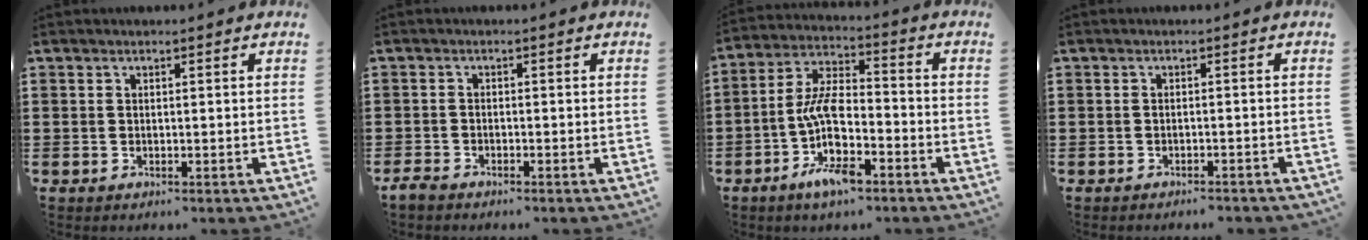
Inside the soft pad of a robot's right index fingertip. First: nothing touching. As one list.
[{"total": 1.4, "force": [-1.3, 0.4, 0.3], "torque": [-0.016, 0.000, -0.029]}, {"total": 10.0, "force": [-4.1, 3.9, 8.2], "torque": [-0.181, -0.001, -0.079]}, {"total": 1.2, "force": [-1.2, 0.0, 0.3], "torque": [-0.008, 0.001, -0.023]}]